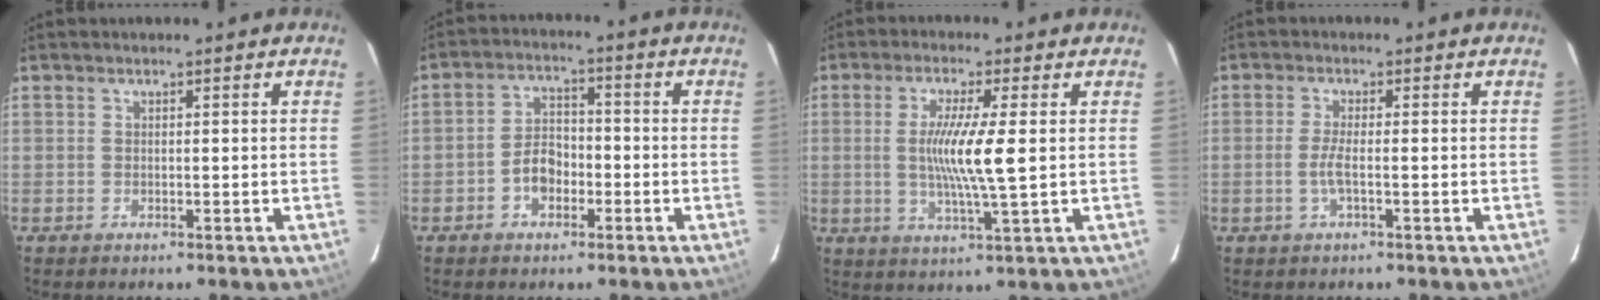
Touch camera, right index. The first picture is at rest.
{"total": 5.3, "force": [-2.2, 3.7, 3.1], "torque": [-0.059, 0.019, -0.033]}
{"total": 8.6, "force": [0.4, 0.0, 8.5], "torque": [-0.158, -0.011, 0.007]}
{"total": 2.8, "force": [-0.7, 0.0, 2.7], "torque": [-0.056, -0.002, -0.016]}